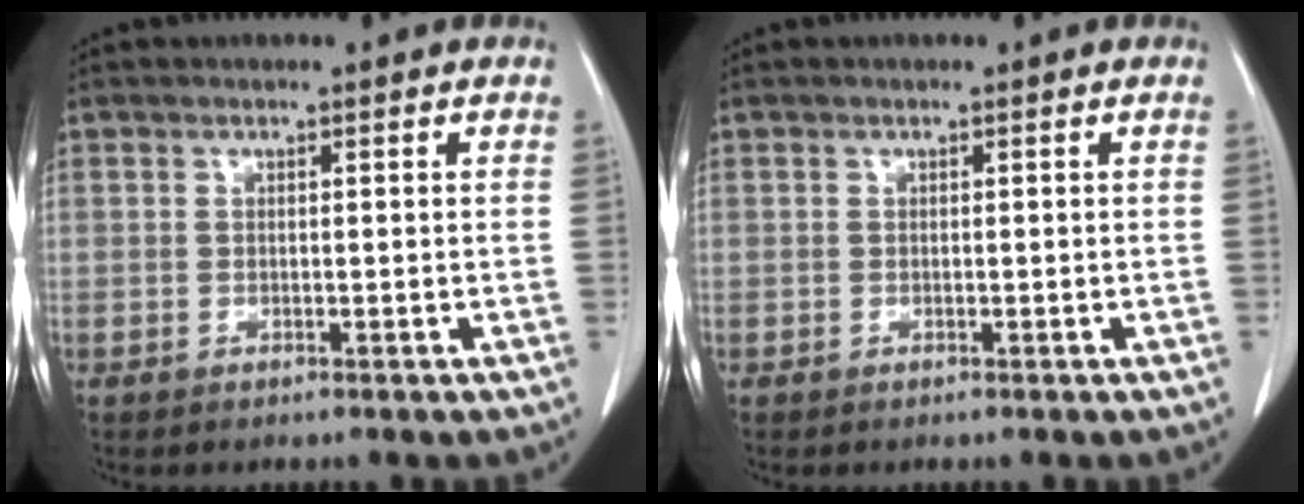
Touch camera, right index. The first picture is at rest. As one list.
[{"total": 0.0}]